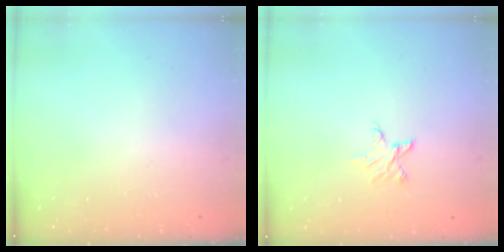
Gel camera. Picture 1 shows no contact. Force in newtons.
{"total": 2.9, "press": 2.9, "slide": 0.2}